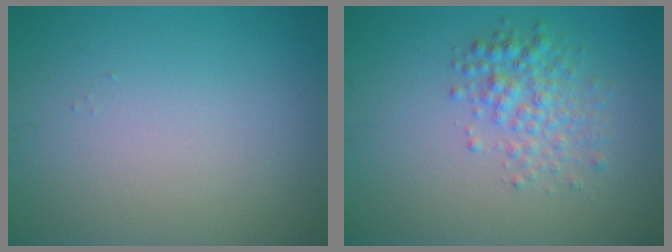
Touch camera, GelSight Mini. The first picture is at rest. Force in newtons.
{"total": 3.0, "press": 3.0, "slide": 0.1}